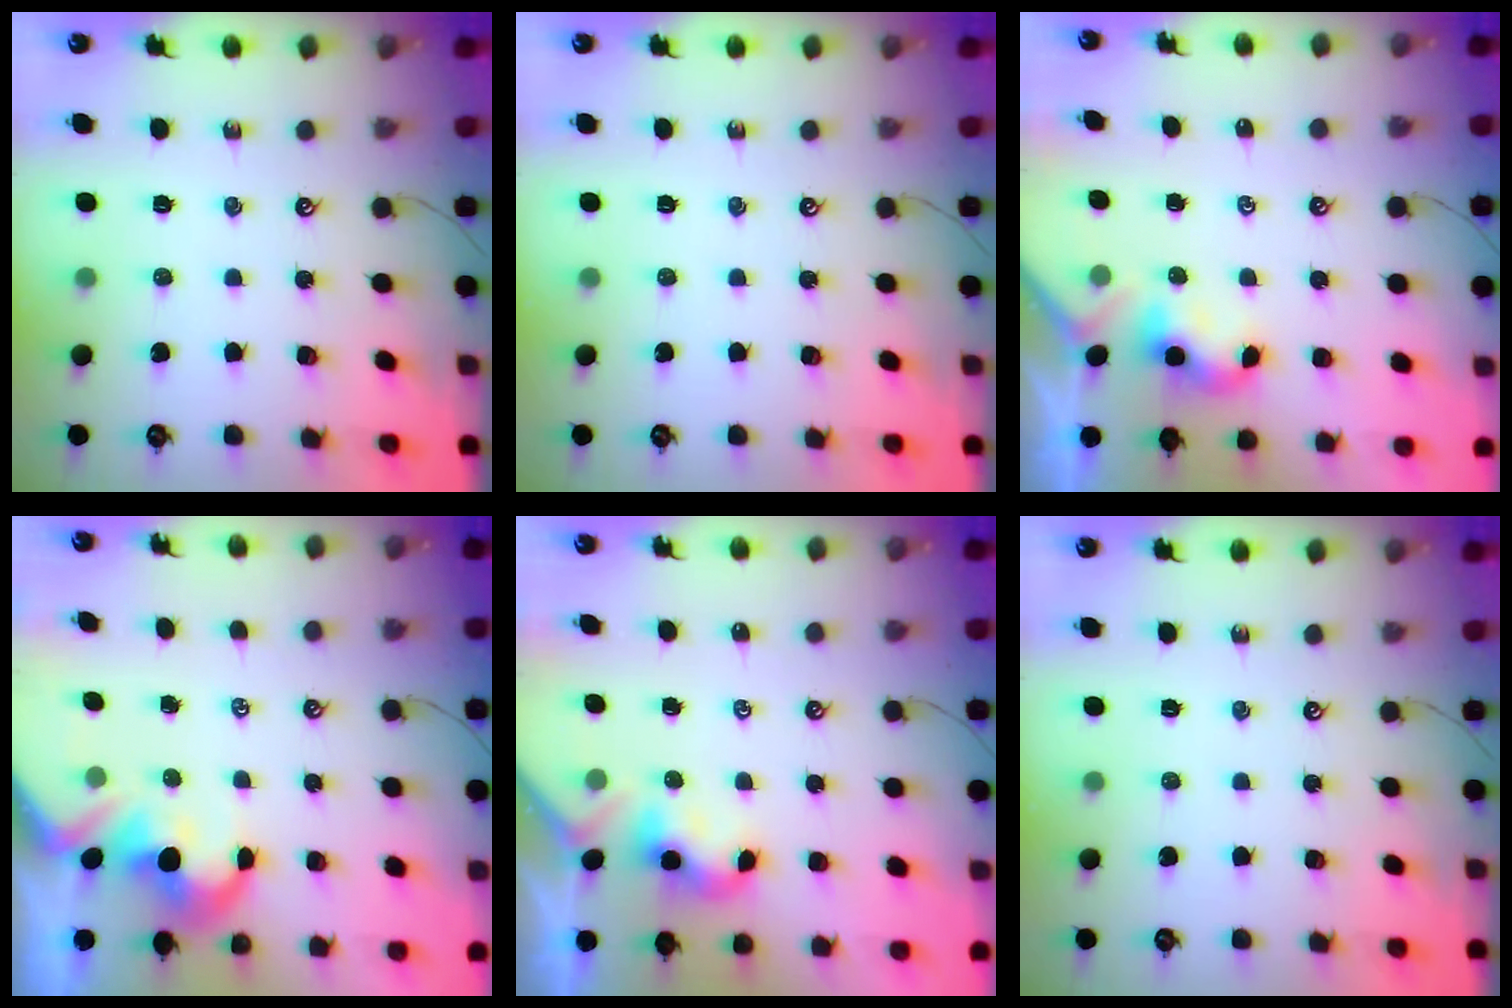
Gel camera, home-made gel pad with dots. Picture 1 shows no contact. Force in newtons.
{"total": 0.0}
{"total": 2.2, "press": 2.2, "slide": 0.2}
{"total": 3.0, "press": 2.8, "slide": 1.1}
{"total": 2.1, "press": 2.1, "slide": 0.3}
{"total": 0.0}